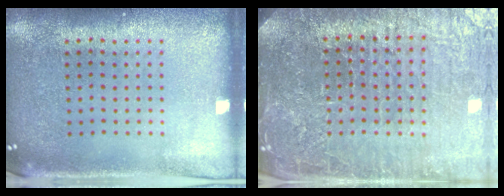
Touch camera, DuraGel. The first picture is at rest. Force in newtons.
{"total": 5.9, "press": 5.3, "slide": 2.6}